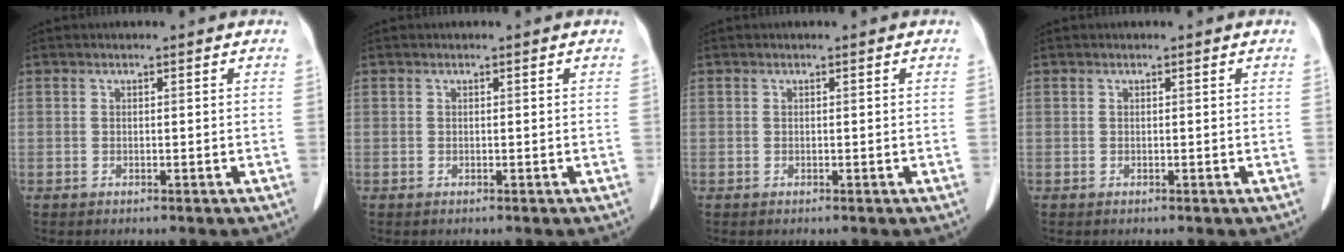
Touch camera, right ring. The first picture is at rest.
{"total": 0.0}
{"total": 0.0}
{"total": 0.0}